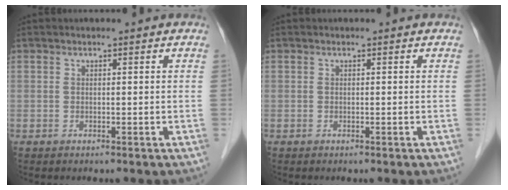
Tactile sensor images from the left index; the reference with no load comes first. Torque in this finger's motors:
{"motor_torque": [-0.01, 0.04, -0.01, -0.01]}